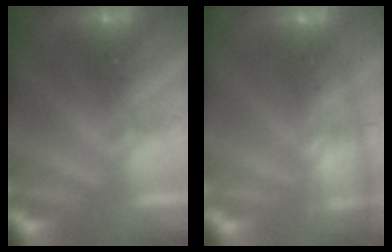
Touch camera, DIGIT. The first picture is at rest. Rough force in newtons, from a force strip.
{"total": 7.5}